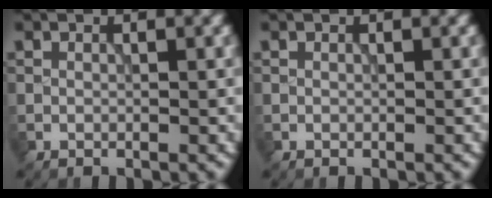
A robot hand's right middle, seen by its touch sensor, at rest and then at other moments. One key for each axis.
{"total": 0.0}